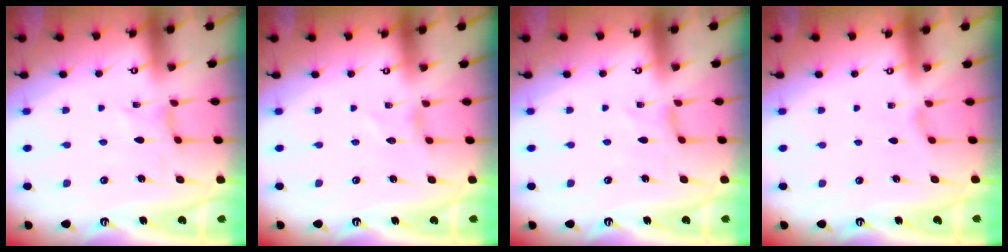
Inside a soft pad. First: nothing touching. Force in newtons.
{"total": 0.0}
{"total": 0.0}
{"total": 1.0, "press": 1.0, "slide": 0.3}